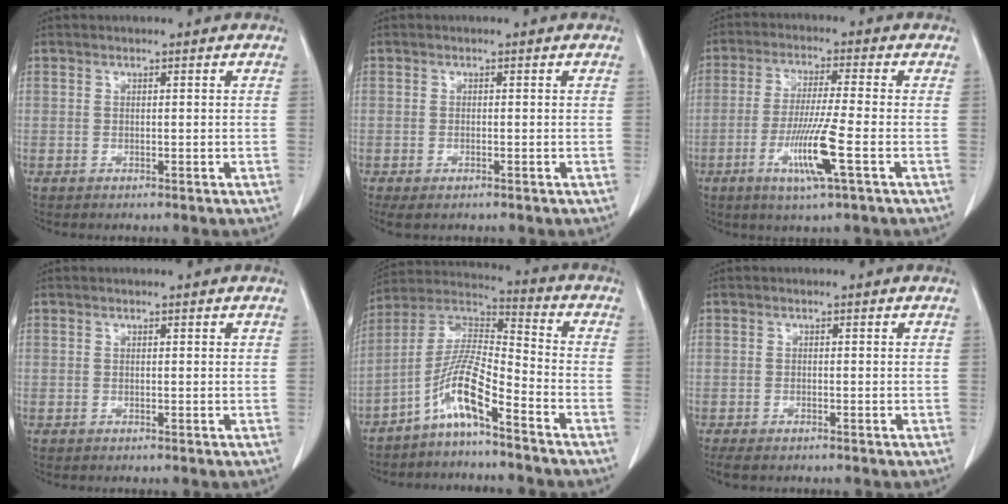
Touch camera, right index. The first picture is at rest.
{"total": 2.3, "force": [-1.4, 0.8, 1.6], "torque": [-0.030, -0.006, -0.018]}
{"total": 9.0, "force": [-3.2, -0.6, 8.4], "torque": [-0.164, -0.018, -0.062]}
{"total": 0.0}
{"total": 9.7, "force": [-6.0, 0.7, 7.6], "torque": [-0.158, 0.013, -0.122]}
{"total": 2.8, "force": [-2.2, 0.7, 1.5], "torque": [-0.024, -0.008, -0.032]}